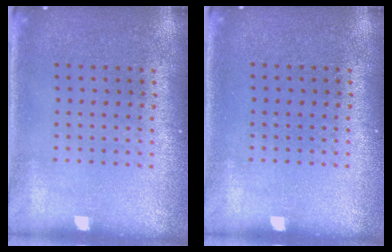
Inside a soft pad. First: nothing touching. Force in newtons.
{"total": 0.0}